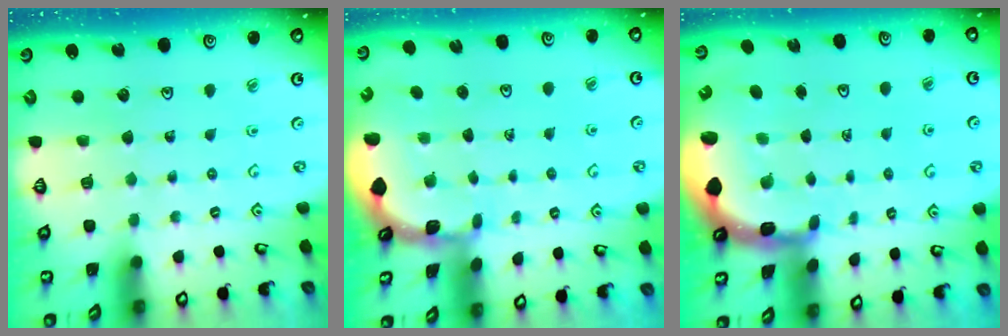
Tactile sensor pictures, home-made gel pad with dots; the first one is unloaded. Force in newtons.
{"total": 1.3, "press": 1.2, "slide": 0.1}
{"total": 3.8, "press": 3.6, "slide": 1.0}